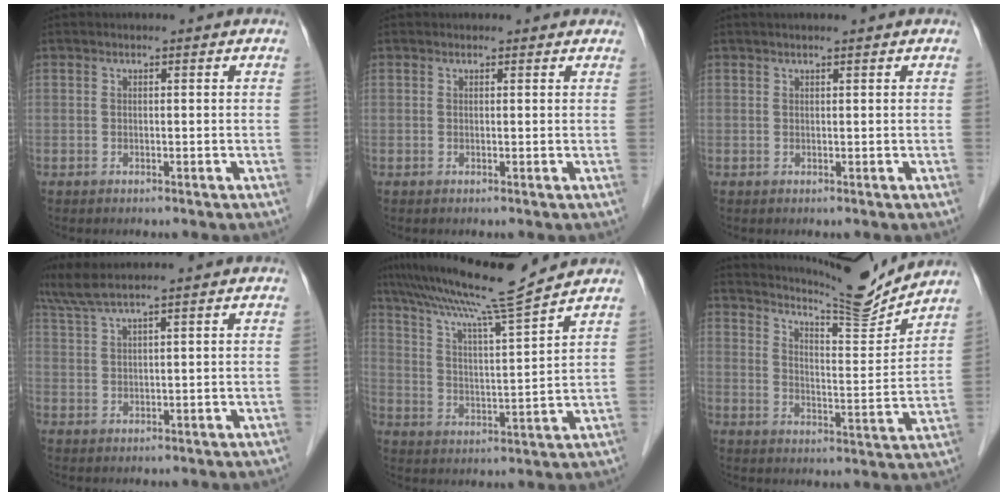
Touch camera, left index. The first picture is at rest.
{"total": 1.9, "force": [1.7, 0.7, 0.3], "torque": [-0.007, 0.012, 0.015]}
{"total": 1.8, "force": [1.4, -0.2, 1.1], "torque": [-0.013, 0.015, 0.025]}
{"total": 5.9, "force": [4.8, -1.2, 3.1], "torque": [-0.064, 0.026, 0.095]}
{"total": 13.0, "force": [11.6, -2.6, 5.3], "torque": [-0.100, -0.011, 0.196]}
{"total": 13.9, "force": [13.4, -0.5, 3.7], "torque": [-0.071, -0.029, 0.194]}